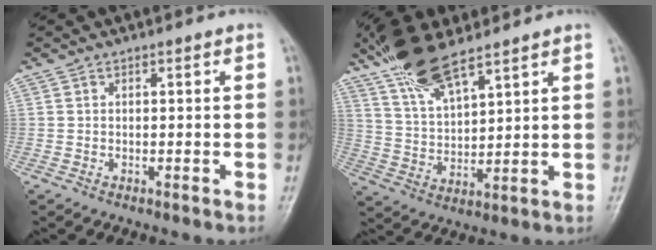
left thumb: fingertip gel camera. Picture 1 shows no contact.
{"total": 11.5, "force": [8.8, 3.2, 6.7], "torque": [-0.123, -0.035, 0.180]}